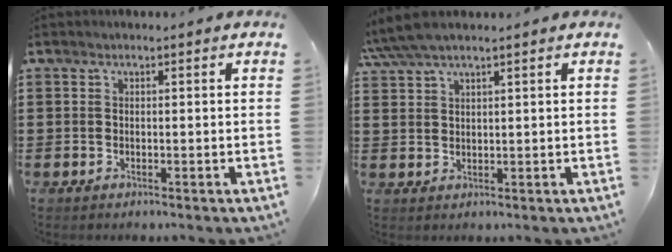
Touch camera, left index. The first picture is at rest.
{"total": 4.0, "force": [3.2, 0.5, 2.2], "torque": [-0.052, 0.003, 0.061]}